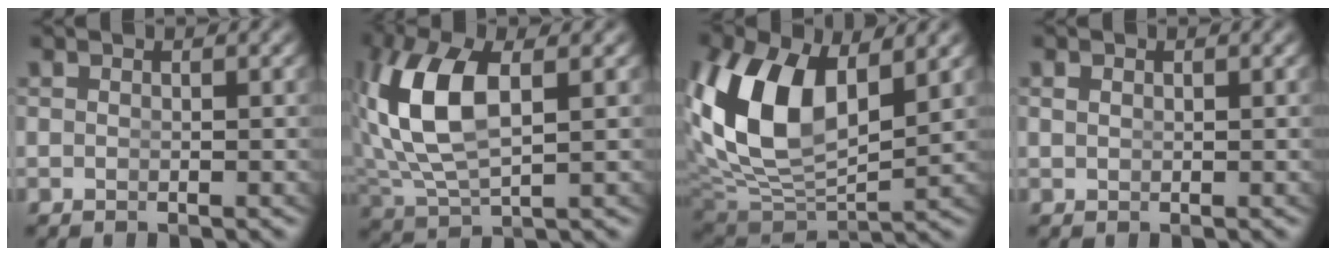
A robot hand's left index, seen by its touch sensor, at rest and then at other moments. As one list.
[{"total": 6.8, "force": [1.4, 3.2, 5.8], "torque": [-0.143, -0.013, 0.041]}, {"total": 10.2, "force": [2.6, 6.0, 7.8], "torque": [-0.180, -0.012, 0.058]}, {"total": 0.0}]